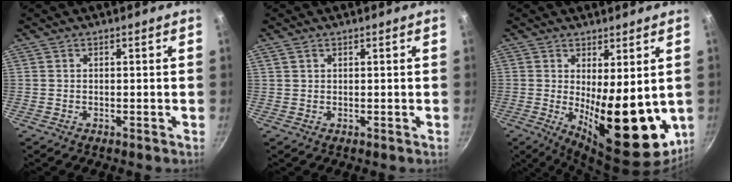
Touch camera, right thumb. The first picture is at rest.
{"total": 1.0, "force": [0.6, 0.7, 0.5], "torque": [-0.007, 0.000, 0.011]}
{"total": 16.6, "force": [-0.8, 6.5, 15.3], "torque": [-0.186, -0.030, 0.006]}